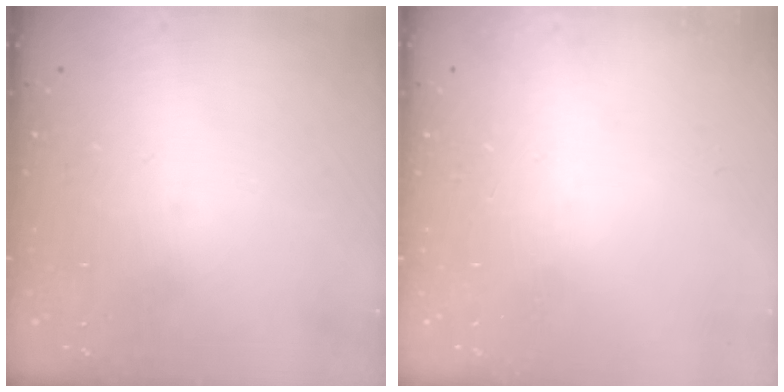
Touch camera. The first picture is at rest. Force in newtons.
{"total": 0.0}